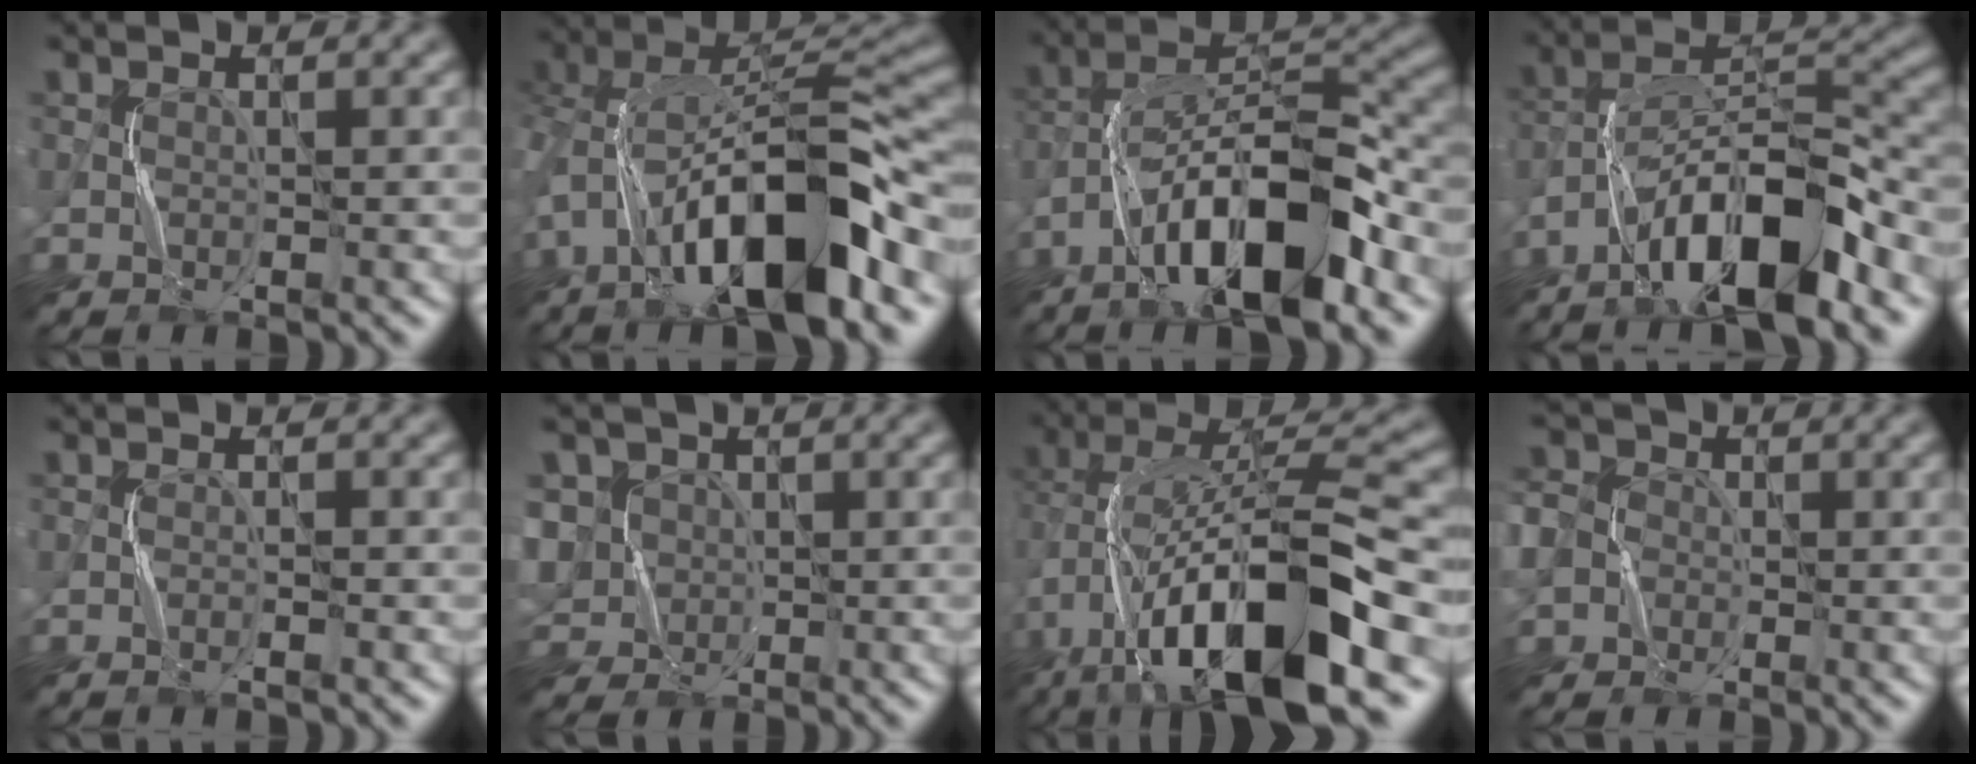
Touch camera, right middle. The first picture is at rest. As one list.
[{"total": 13.6, "force": [-5.8, 5.1, 11.3], "torque": [-0.190, 0.010, -0.101]}, {"total": 12.0, "force": [-6.6, 3.5, 9.4], "torque": [-0.159, 0.022, -0.121]}, {"total": 11.3, "force": [-7.1, 3.0, 8.3], "torque": [-0.137, 0.019, -0.132]}, {"total": 0.8, "force": [-0.6, 0.0, 0.6], "torque": [-0.013, 0.004, -0.010]}, {"total": 7.2, "force": [0.7, 6.3, 3.2], "torque": [-0.087, 0.030, -0.011]}, {"total": 15.6, "force": [-5.9, 4.9, 13.5], "torque": [-0.234, 0.024, -0.095]}, {"total": 8.6, "force": [-1.9, 7.8, 3.2], "torque": [-0.082, 0.008, -0.078]}]